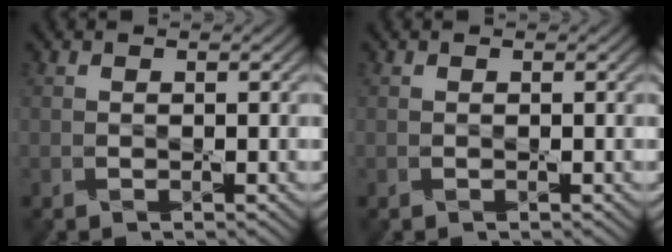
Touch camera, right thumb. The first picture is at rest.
{"total": 0.0}